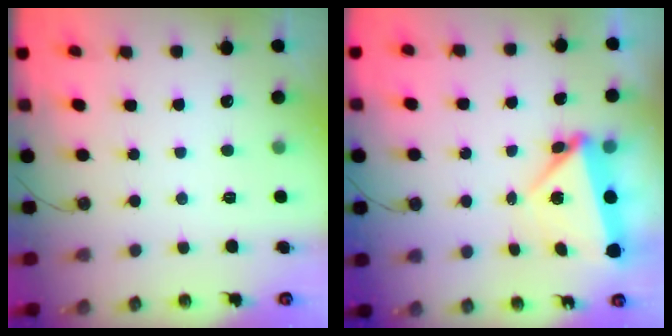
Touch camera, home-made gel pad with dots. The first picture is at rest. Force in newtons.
{"total": 6.2, "press": 6.1, "slide": 1.2}